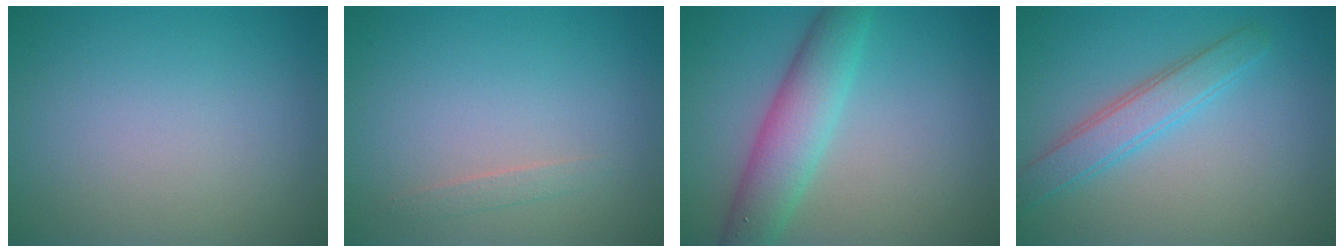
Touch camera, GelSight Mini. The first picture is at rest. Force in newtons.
{"total": 0.8, "press": 0.8, "slide": 0.1}
{"total": 5.2, "press": 5.2, "slide": 0.2}
{"total": 3.2, "press": 3.2, "slide": 0.1}